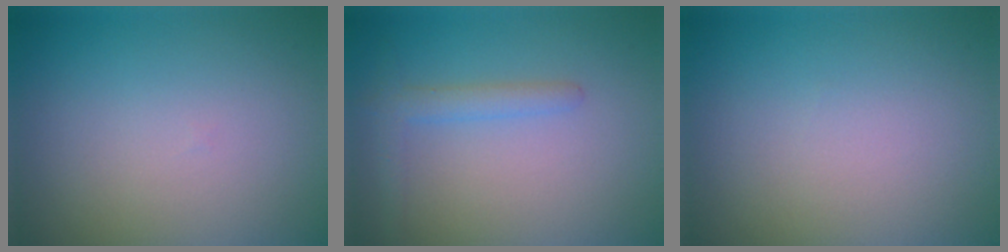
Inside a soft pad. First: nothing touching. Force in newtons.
{"total": 2.0, "press": 2.0, "slide": 0.2}
{"total": 0.0}